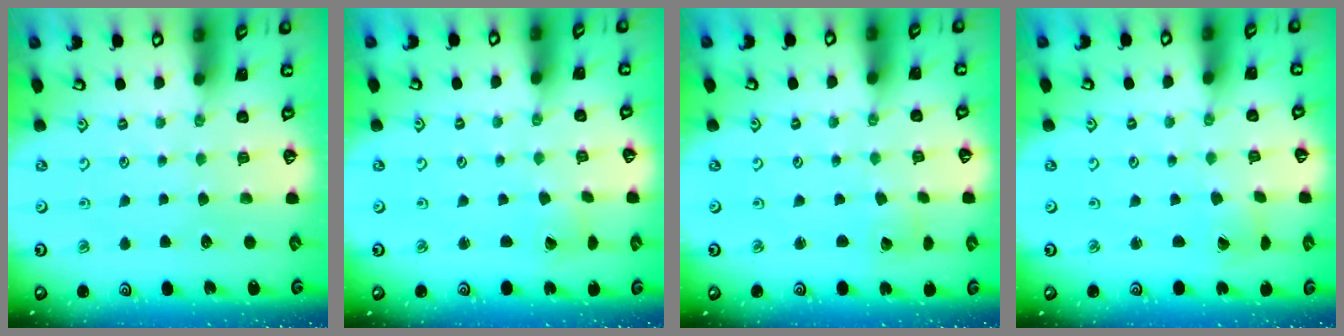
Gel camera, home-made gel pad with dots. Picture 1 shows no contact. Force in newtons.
{"total": 2.4, "press": 2.4, "slide": 0.2}
{"total": 2.1, "press": 2.1, "slide": 0.2}
{"total": 1.4, "press": 1.4, "slide": 0.3}